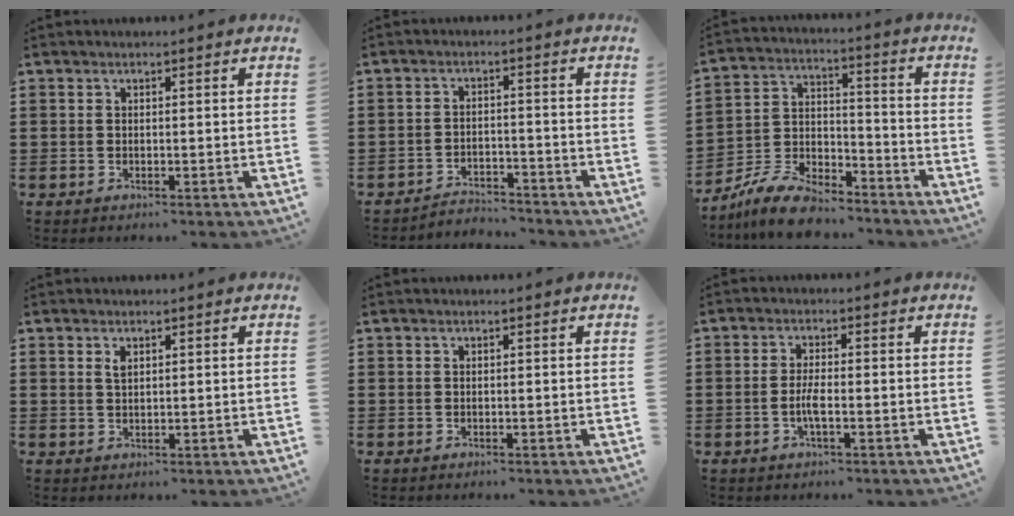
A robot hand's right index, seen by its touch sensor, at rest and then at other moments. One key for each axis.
{"total": 3.3, "fx": -3.3, "fy": 0.4, "fz": 0.0, "tx": -0.008, "ty": 0.001, "tz": -0.070}
{"total": 8.4, "fx": -7.6, "fy": 2.1, "fz": 2.9, "tx": -0.074, "ty": 0.015, "tz": -0.148}
{"total": 1.3, "fx": 0.7, "fy": 0.6, "fz": 0.9, "tx": -0.020, "ty": 0.004, "tz": 0.012}
{"total": 0.0}
{"total": 3.0, "fx": -0.9, "fy": 0.6, "fz": 2.8, "tx": -0.066, "ty": -0.004, "tz": -0.021}